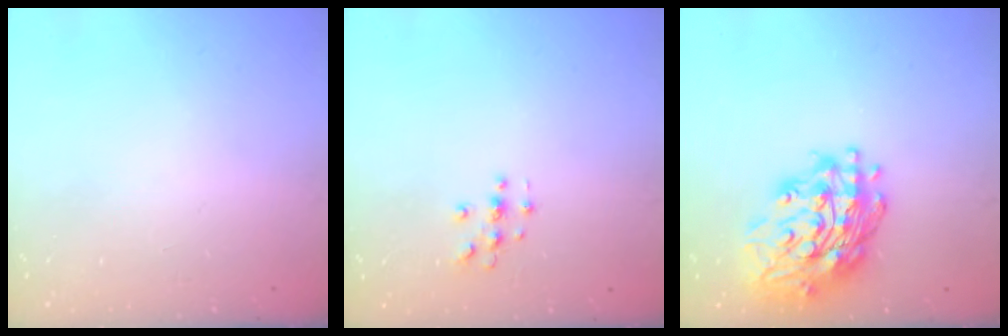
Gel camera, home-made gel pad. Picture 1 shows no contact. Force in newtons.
{"total": 2.9, "press": 2.9, "slide": 0.3}
{"total": 20.7, "press": 20.6, "slide": 1.9}